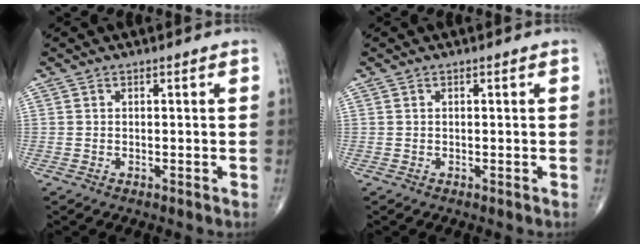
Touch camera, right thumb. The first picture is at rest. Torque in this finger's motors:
{"motor_torque": [0.00, 0.00, 0.01, 0.01, 0.00]}